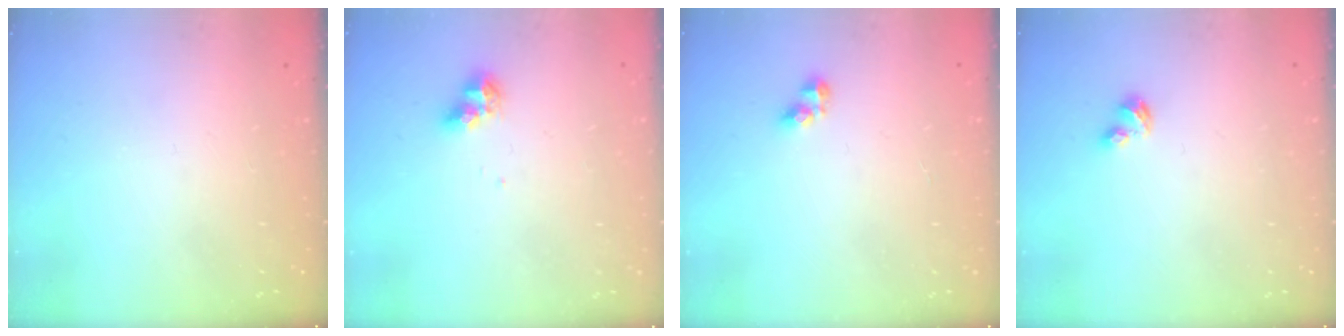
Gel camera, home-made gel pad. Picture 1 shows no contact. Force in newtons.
{"total": 6.7, "press": 6.7, "slide": 0.2}
{"total": 3.9, "press": 3.9, "slide": 0.4}
{"total": 1.9, "press": 1.8, "slide": 0.4}